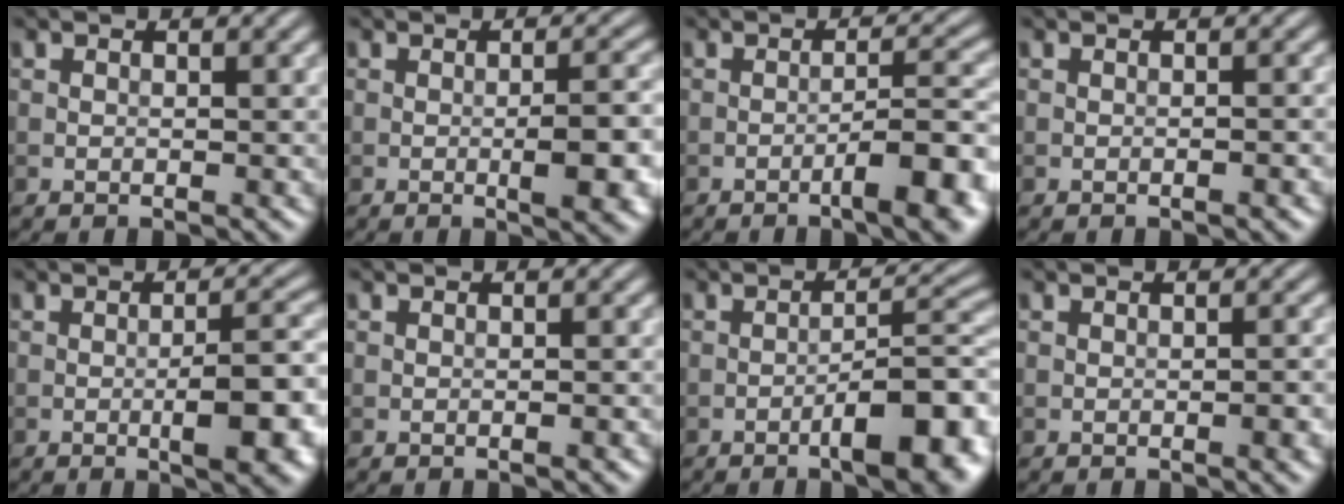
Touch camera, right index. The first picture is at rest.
{"total": 5.0, "force": [-1.0, 1.2, 4.7], "torque": [-0.068, -0.002, -0.011]}
{"total": 6.4, "force": [-3.0, 1.2, 5.5], "torque": [-0.073, 0.016, -0.045]}
{"total": 1.1, "force": [-0.4, 0.2, 1.0], "torque": [-0.011, 0.001, -0.009]}
{"total": 6.4, "force": [-1.6, 1.5, 6.0], "torque": [-0.088, 0.000, -0.020]}
{"total": 0.7, "force": [-0.3, 0.0, 0.6], "torque": [-0.008, 0.001, -0.006]}
{"total": 8.5, "force": [-4.0, 2.3, 7.2], "torque": [-0.093, 0.012, -0.055]}
{"total": 1.7, "force": [-0.5, 0.3, 1.5], "torque": [-0.021, 0.000, -0.008]}